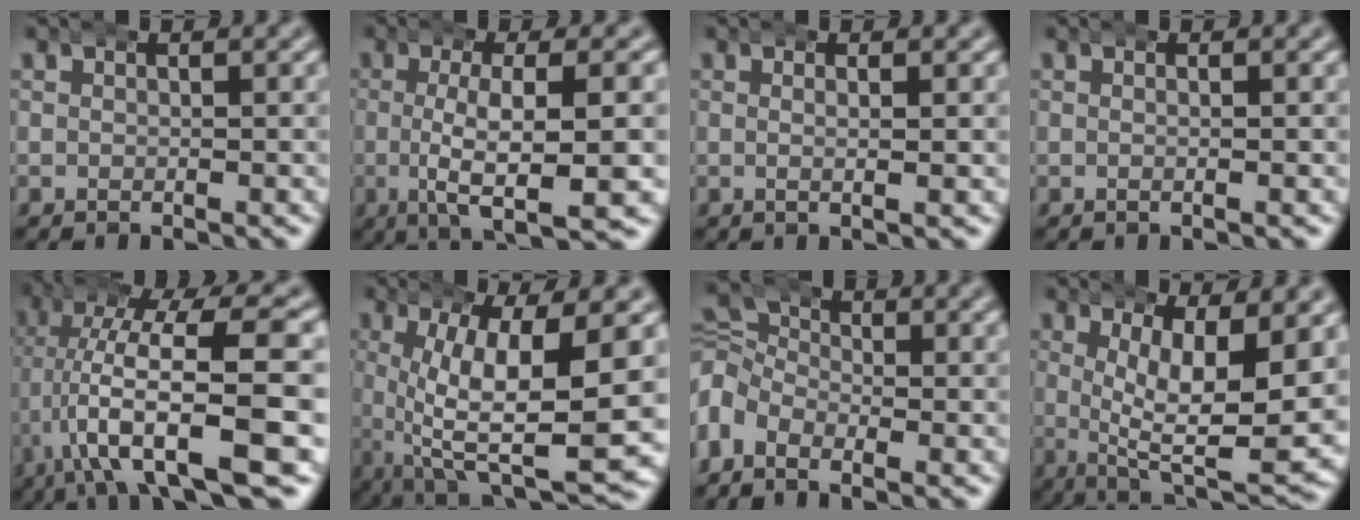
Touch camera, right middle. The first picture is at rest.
{"total": 7.1, "force": [-1.9, 1.7, 6.6], "torque": [-0.111, -0.017, -0.020]}
{"total": 1.5, "force": [0.1, 0.2, 1.5], "torque": [-0.028, 0.002, -0.001]}
{"total": 0.7, "force": [-0.1, 0.2, 0.7], "torque": [-0.011, 0.003, -0.004]}
{"total": 11.5, "force": [-3.2, 4.3, 10.2], "torque": [-0.184, -0.019, -0.041]}
{"total": 12.6, "force": [-0.1, 5.1, 11.5], "torque": [-0.175, -0.012, 0.017]}
{"total": 5.7, "force": [-1.2, 5.2, 1.9], "torque": [-0.056, -0.021, -0.027]}
{"total": 10.9, "force": [-0.1, 4.4, 10.0], "torque": [-0.157, -0.030, 0.019]}